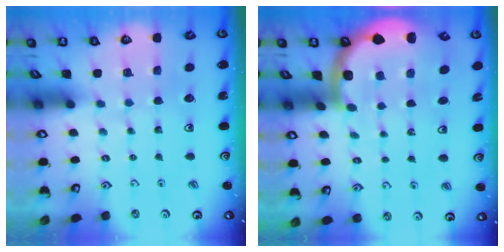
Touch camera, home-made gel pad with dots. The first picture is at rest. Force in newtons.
{"total": 6.2, "press": 5.9, "slide": 1.9}